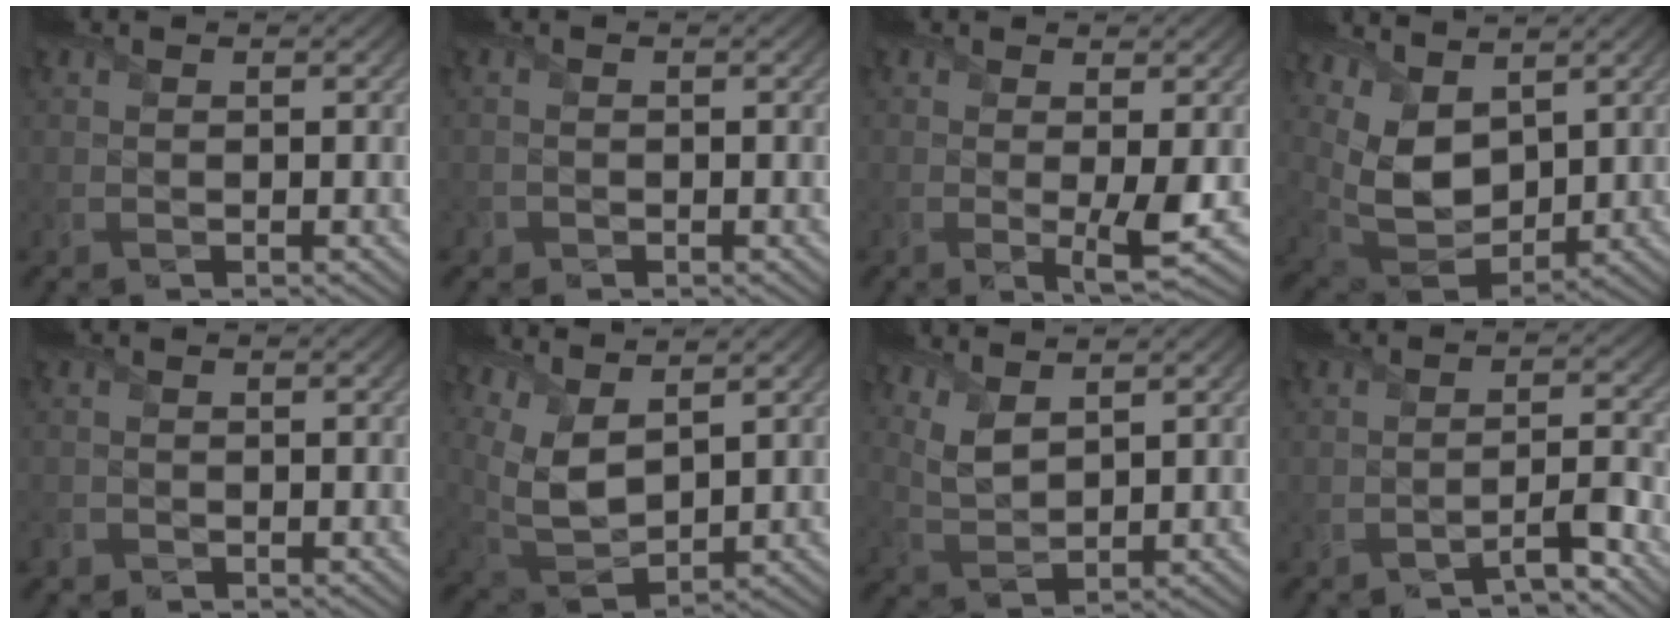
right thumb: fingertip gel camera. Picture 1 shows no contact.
{"total": 0.9, "force": [-0.5, 0.7, 0.0], "torque": [0.002, -0.004, -0.011]}
{"total": 3.0, "force": [0.0, 0.3, 2.9], "torque": [-0.058, -0.011, 0.000]}
{"total": 9.2, "force": [5.1, 5.0, 5.8], "torque": [-0.159, 0.002, 0.098]}
{"total": 1.3, "force": [-0.9, 0.9, 0.2], "torque": [-0.004, -0.004, -0.021]}
{"total": 8.7, "force": [4.9, 3.8, 6.1], "torque": [-0.171, 0.004, 0.104]}
{"total": 4.7, "force": [3.4, 1.8, 2.8], "torque": [-0.076, -0.003, 0.077]}
{"total": 3.5, "force": [-2.9, 0.5, 1.9], "torque": [-0.030, 0.013, -0.053]}